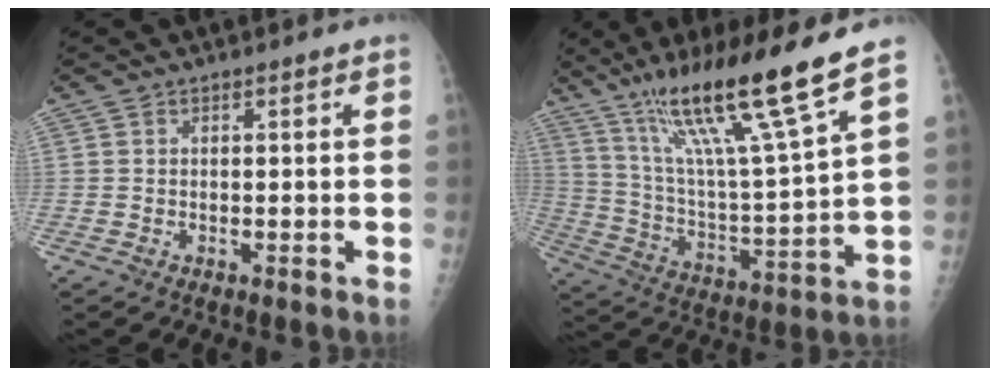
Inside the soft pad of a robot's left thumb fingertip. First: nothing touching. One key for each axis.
{"total": 20.1, "fx": 13.7, "fy": 0.3, "fz": 14.7, "tx": -0.236, "ty": -0.067, "tz": 0.246}